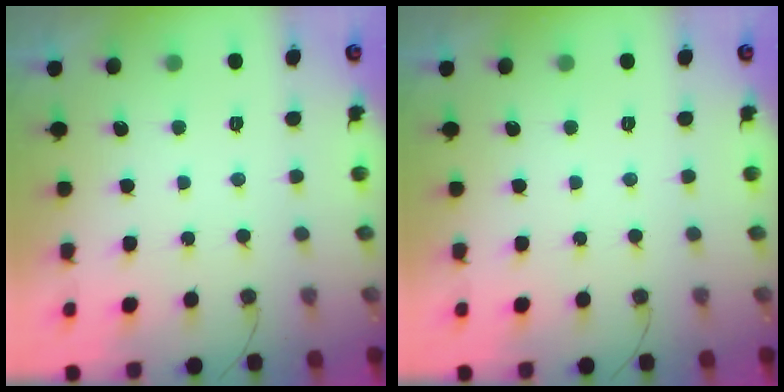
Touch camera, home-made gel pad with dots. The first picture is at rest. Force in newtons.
{"total": 0.0}